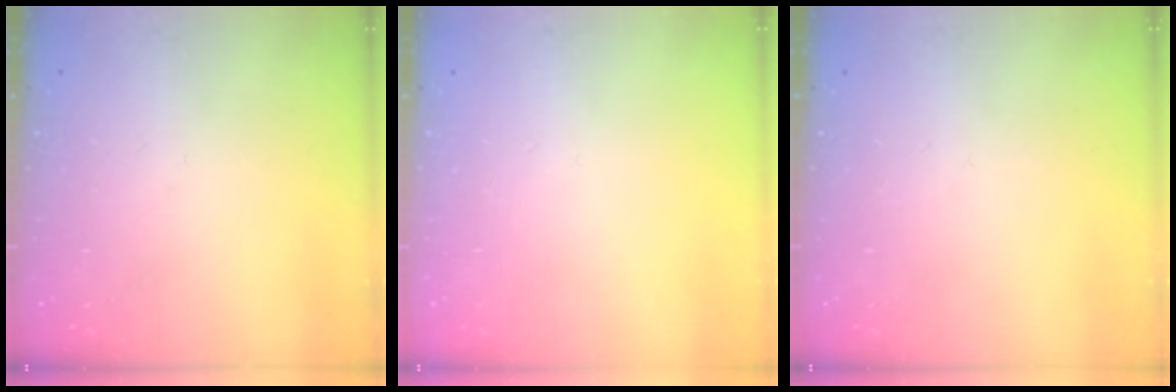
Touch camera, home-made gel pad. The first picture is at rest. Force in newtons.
{"total": 0.0}
{"total": 0.0}